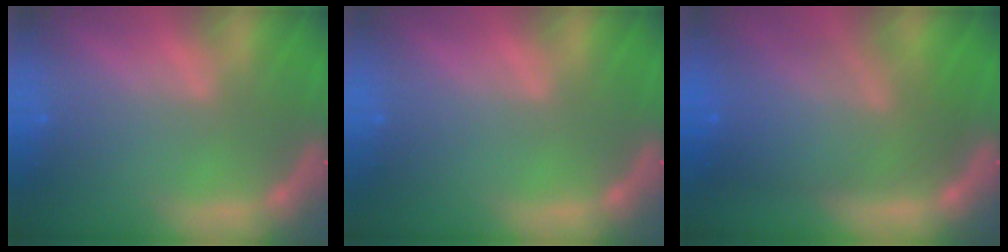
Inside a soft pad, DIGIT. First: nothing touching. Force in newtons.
{"total": 0.0}
{"total": 9.5}